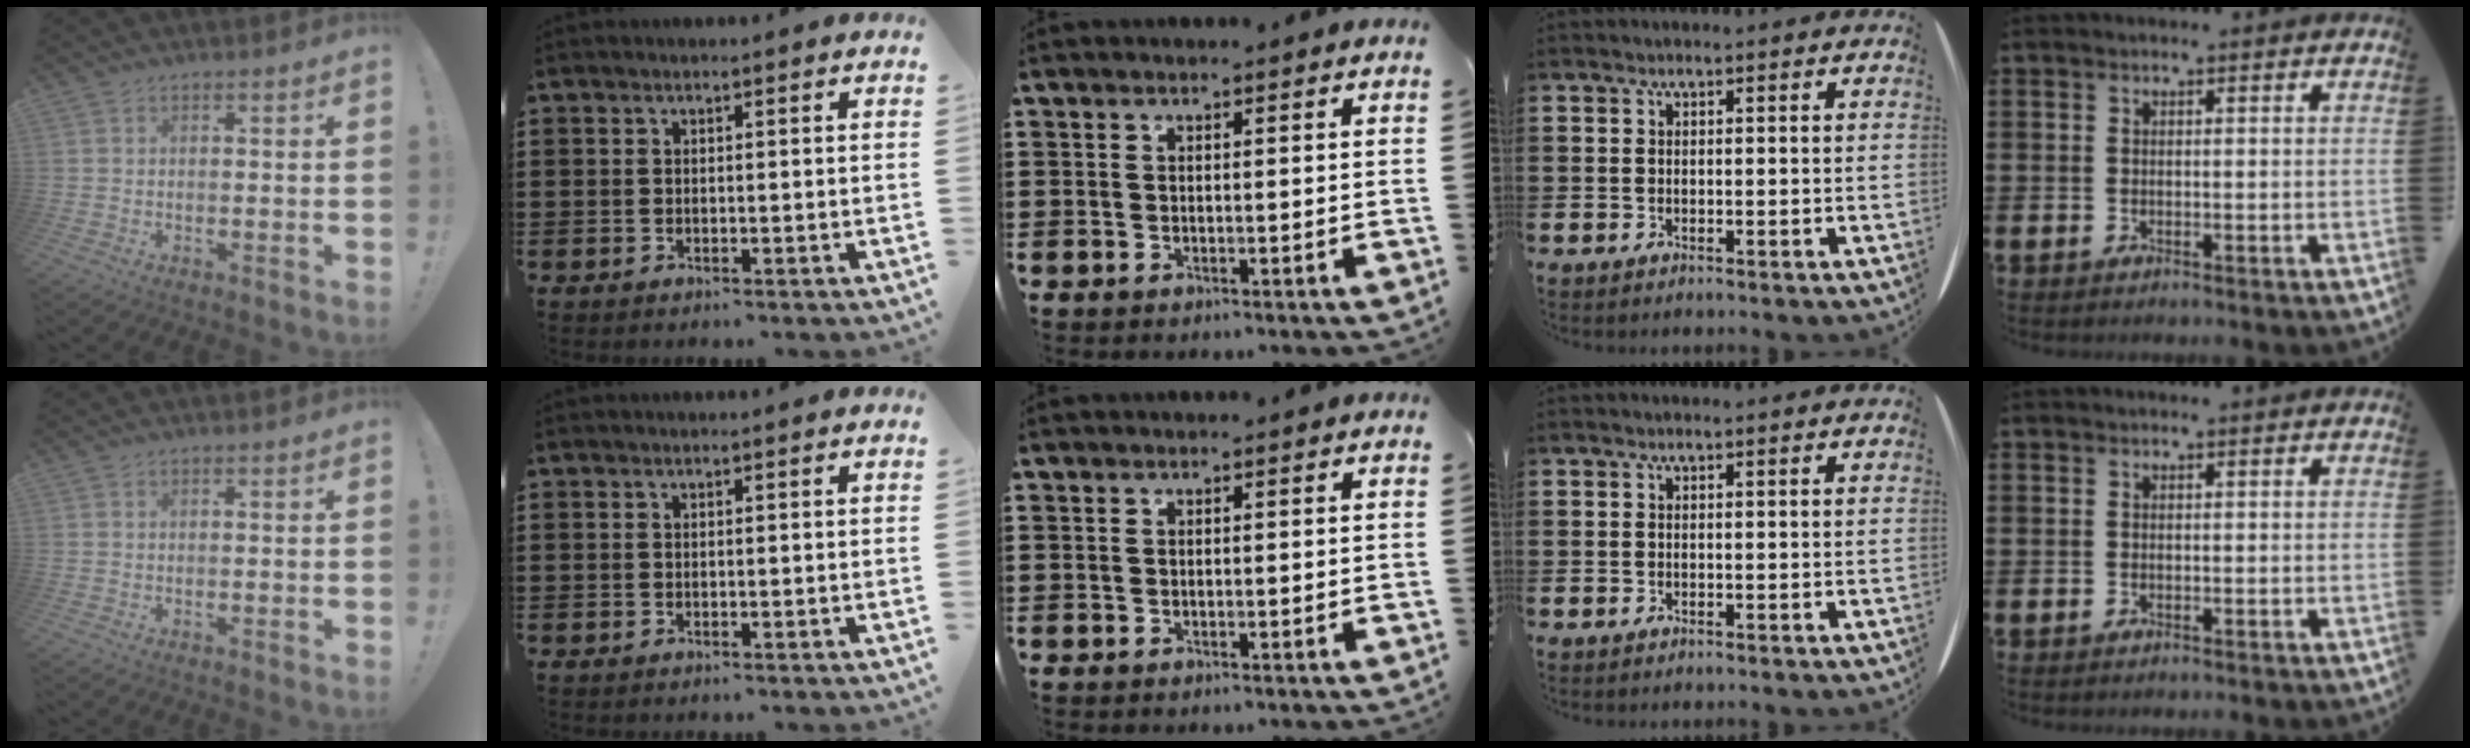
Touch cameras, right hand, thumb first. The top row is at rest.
{}